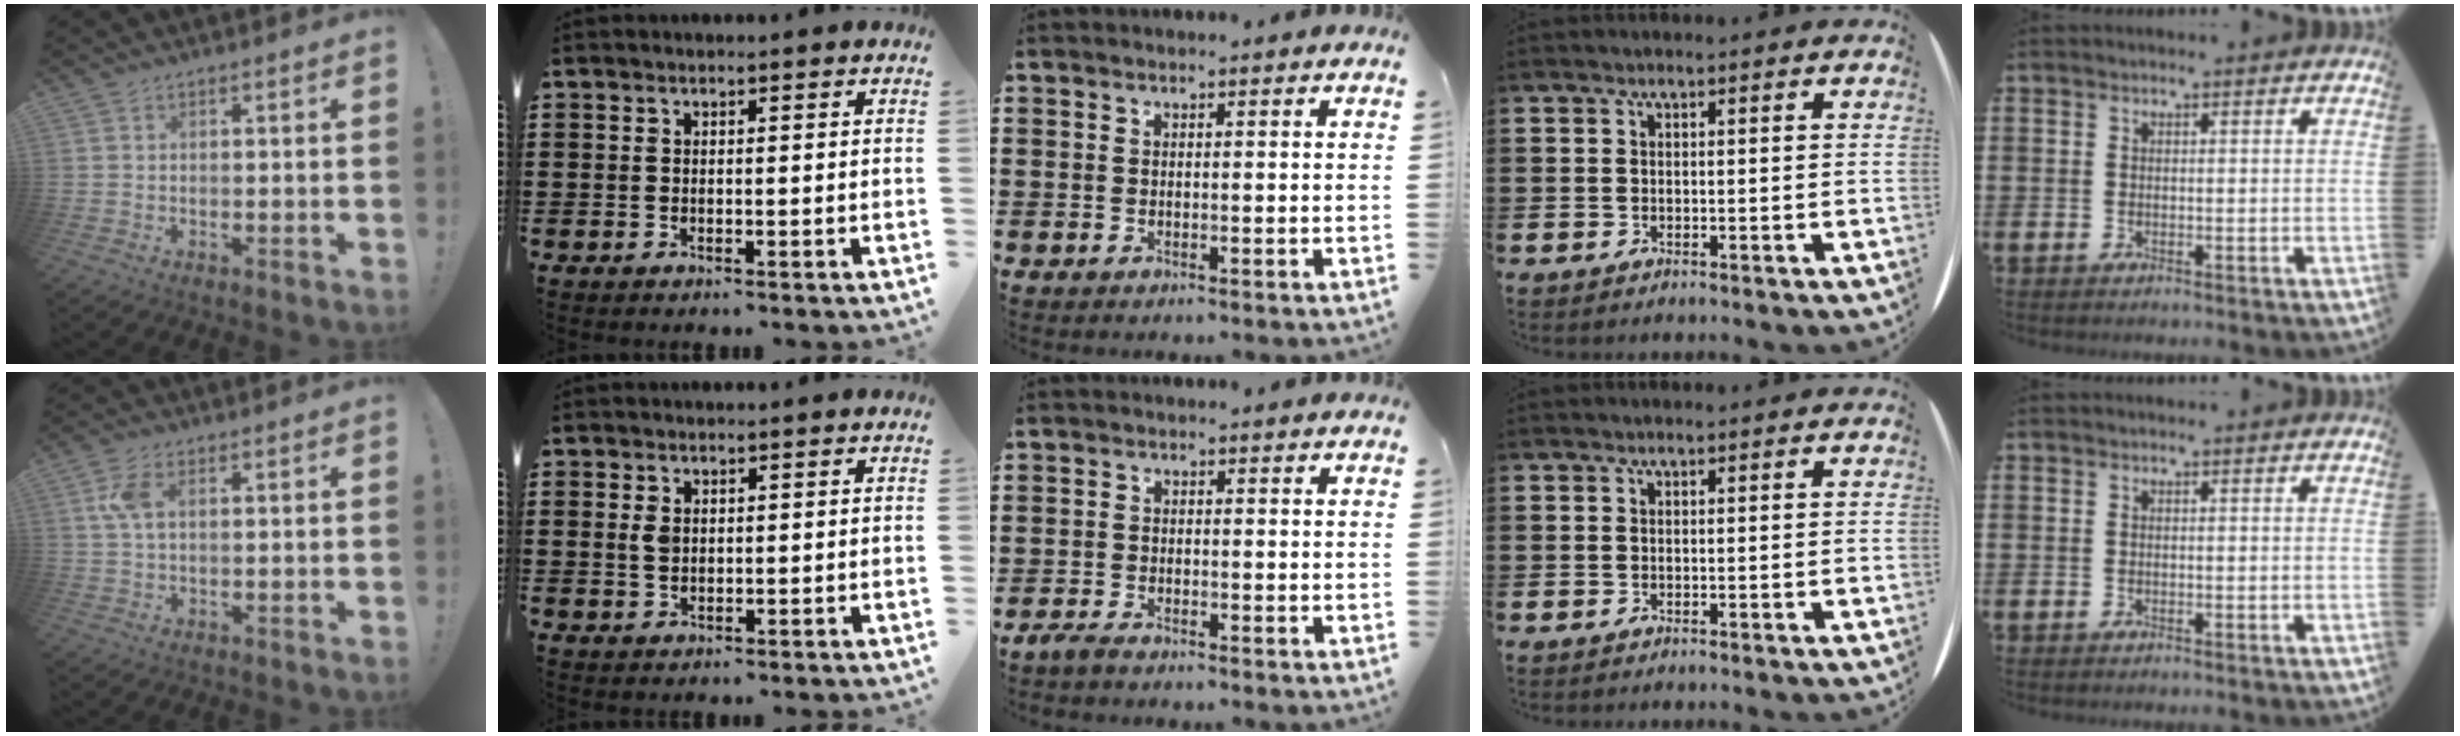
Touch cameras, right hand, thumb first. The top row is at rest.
{"thumb": {"total": 5.8, "force": [1.6, 3.0, 4.7], "torque": [-0.100, 0.006, 0.028]}, "index": {"total": 2.0, "force": [0.4, 1.2, 1.5], "torque": [-0.035, 0.005, 0.007]}, "middle": {"total": 1.7, "force": [-1.4, 0.3, 0.9], "torque": [-0.026, -0.002, -0.030]}}